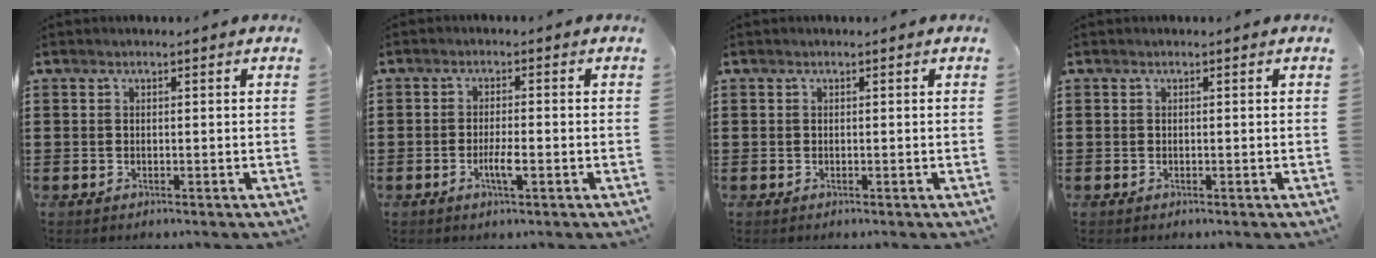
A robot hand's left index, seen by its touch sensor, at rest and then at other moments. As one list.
[{"total": 3.2, "force": [-1.0, 0.5, 3.0], "torque": [-0.058, -0.003, -0.020]}, {"total": 0.0}, {"total": 0.0}]